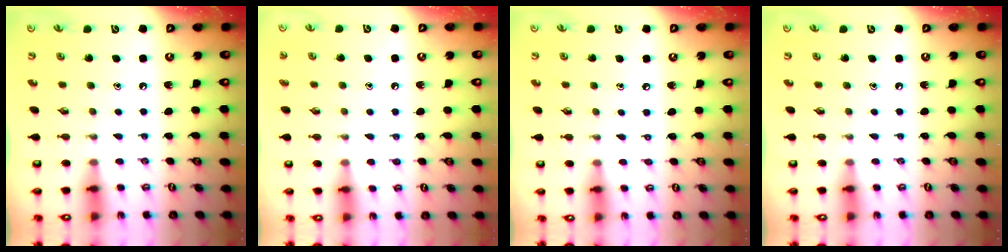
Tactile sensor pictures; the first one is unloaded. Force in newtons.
{"total": 4.7, "press": 4.7, "slide": 0.6}
{"total": 2.3, "press": 2.3, "slide": 0.3}
{"total": 0.0}